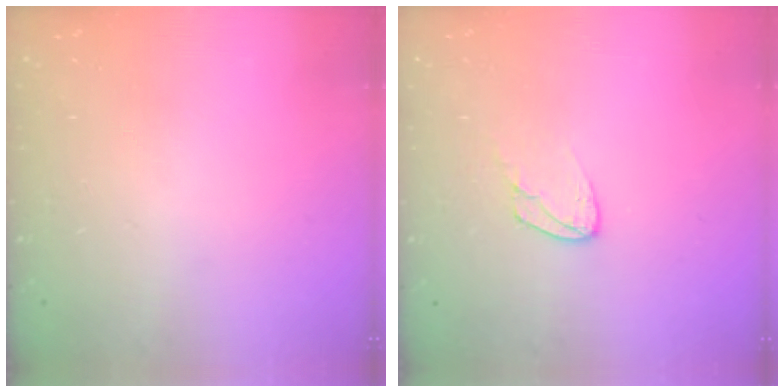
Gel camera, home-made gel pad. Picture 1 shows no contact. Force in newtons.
{"total": 6.9, "press": 6.9, "slide": 0.4}